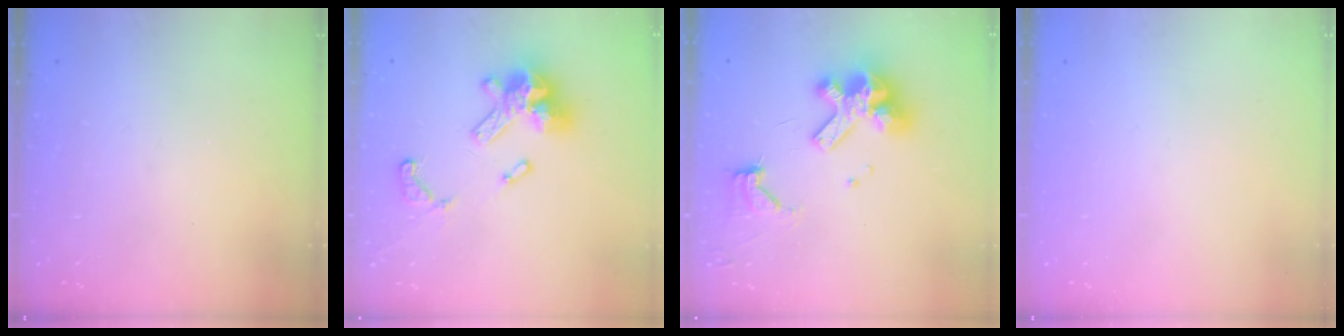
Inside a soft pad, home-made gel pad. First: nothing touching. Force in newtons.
{"total": 15.1, "press": 15.1, "slide": 1.0}
{"total": 14.1, "press": 14.0, "slide": 1.8}
{"total": 0.0}